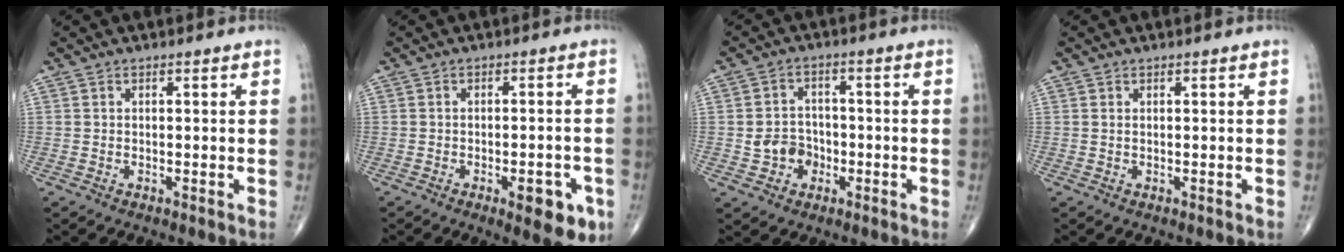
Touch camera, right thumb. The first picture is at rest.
{"total": 8.3, "force": [-3.5, 3.2, 6.8], "torque": [-0.069, 0.008, -0.040]}
{"total": 6.0, "force": [-1.7, 5.2, 2.5], "torque": [-0.012, 0.020, -0.031]}
{"total": 0.0}